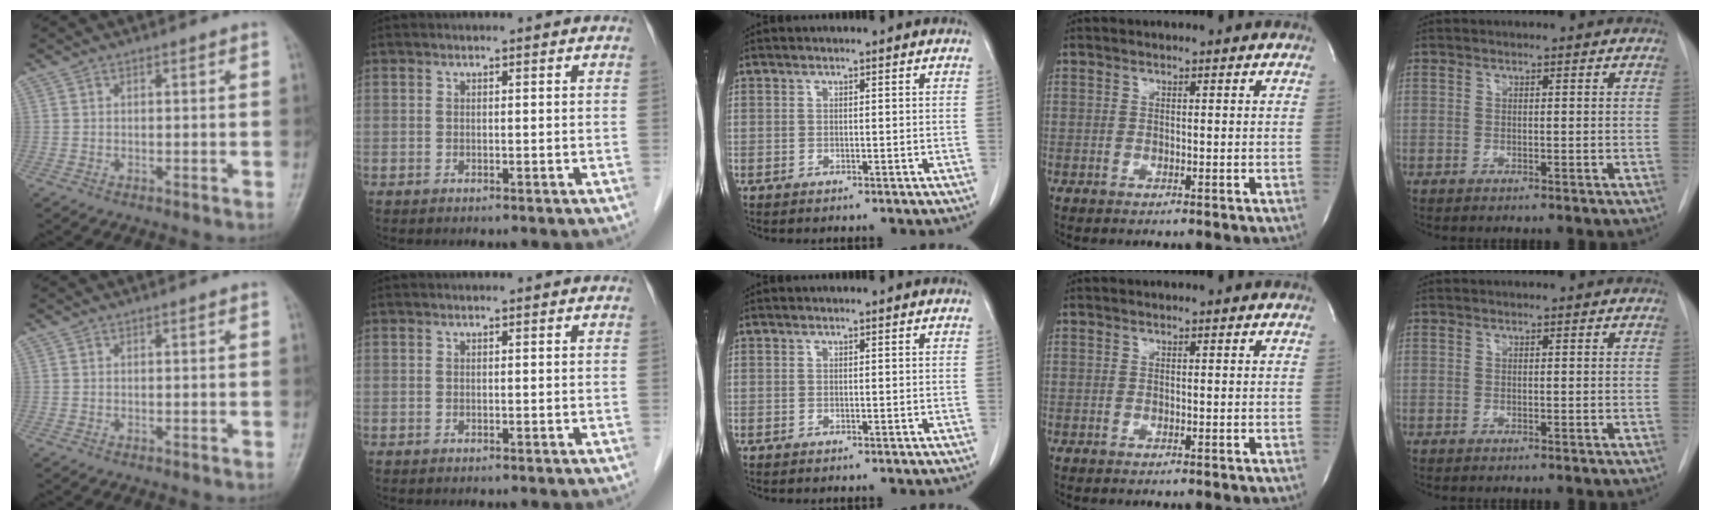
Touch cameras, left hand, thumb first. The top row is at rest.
{}